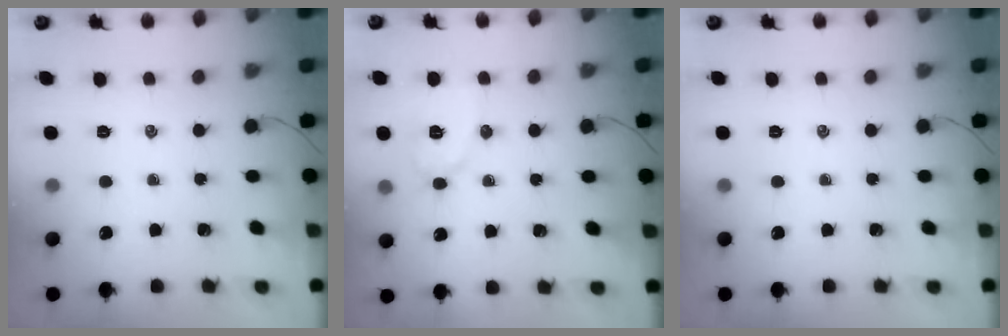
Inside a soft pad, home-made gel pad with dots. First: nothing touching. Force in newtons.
{"total": 9.0, "press": 9.0, "slide": 0.2}
{"total": 0.0}